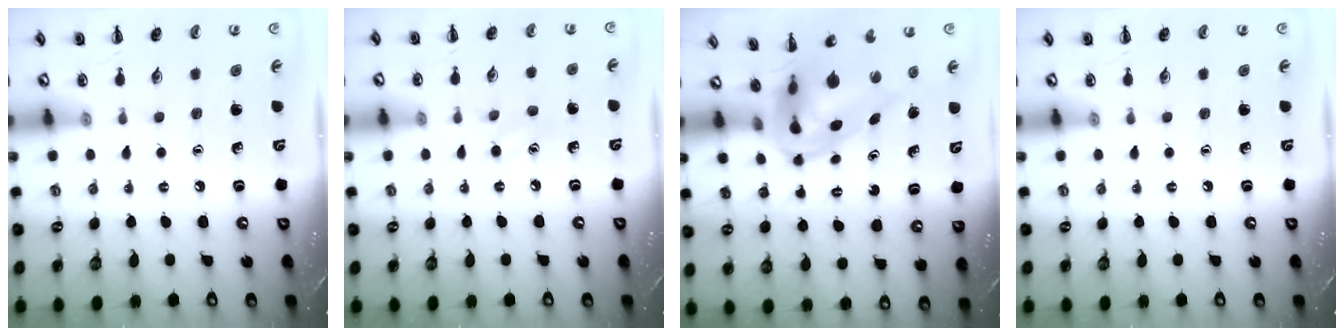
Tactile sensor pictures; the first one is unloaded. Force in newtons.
{"total": 2.4, "press": 2.3, "slide": 0.8}
{"total": 5.8, "press": 5.6, "slide": 1.5}
{"total": 0.0}